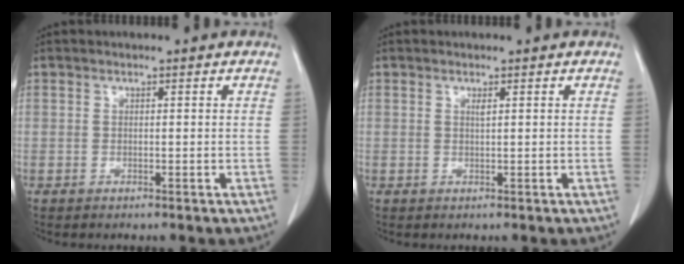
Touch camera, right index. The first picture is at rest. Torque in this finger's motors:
{"motor_torque": [0.02, 0.03, 0.00, 0.00]}